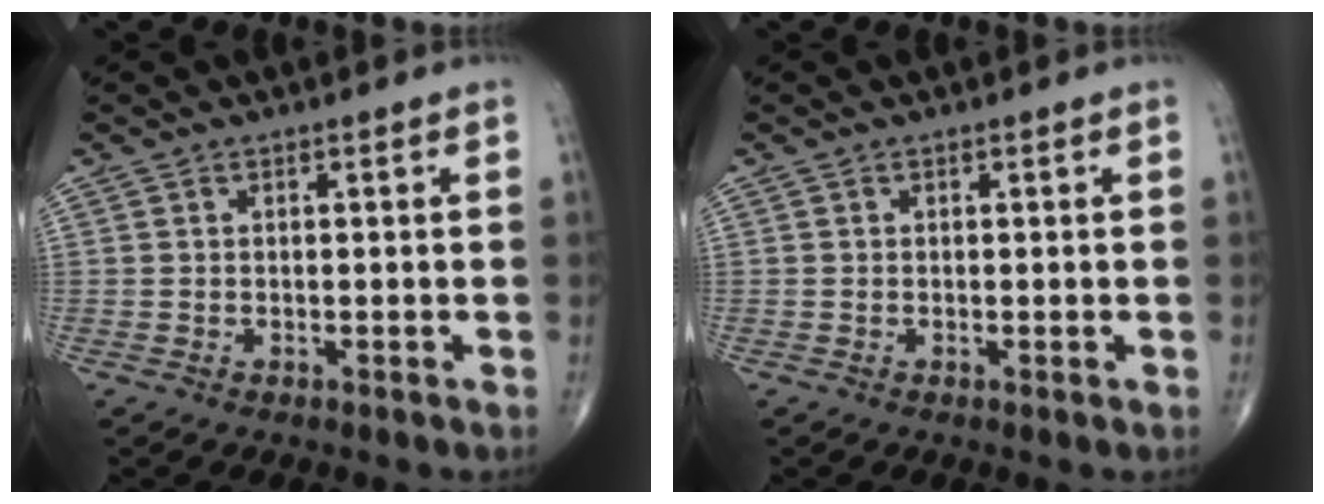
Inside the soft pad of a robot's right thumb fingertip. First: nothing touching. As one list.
[{"total": 0.0}]